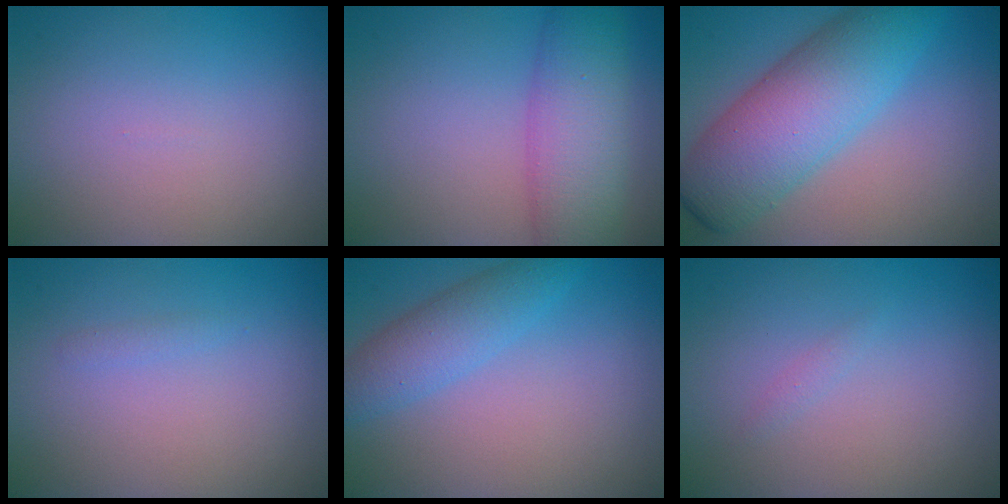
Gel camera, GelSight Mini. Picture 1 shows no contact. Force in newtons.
{"total": 6.8, "press": 6.8, "slide": 0.2}
{"total": 8.4, "press": 8.4, "slide": 0.1}
{"total": 0.6, "press": 0.6, "slide": 0.0}
{"total": 3.5, "press": 3.5, "slide": 0.2}
{"total": 0.5, "press": 0.5, "slide": 0.0}